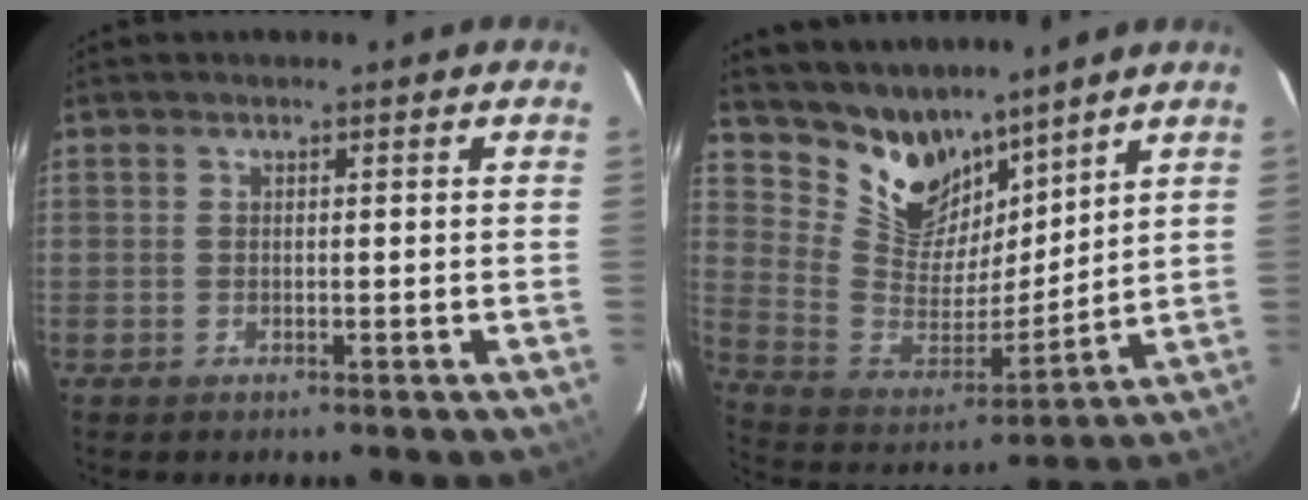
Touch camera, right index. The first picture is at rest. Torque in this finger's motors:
{"motor_torque": [-0.34, 0.58, -0.03, -0.01]}